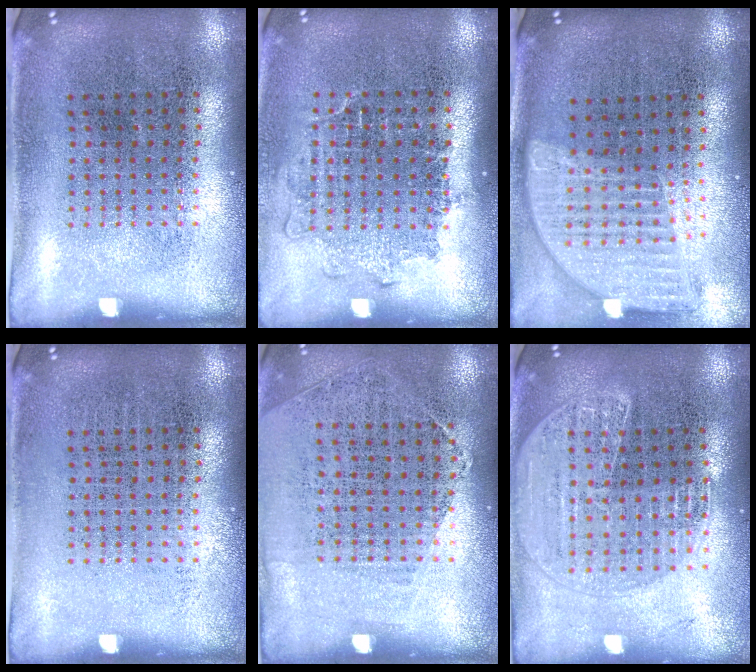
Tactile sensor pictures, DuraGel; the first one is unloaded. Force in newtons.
{"total": 1.2, "press": 1.1, "slide": 0.5}
{"total": 1.7, "press": 1.5, "slide": 0.9}
{"total": 0.0}
{"total": 1.2, "press": 1.0, "slide": 0.7}
{"total": 1.7, "press": 1.6, "slide": 0.6}